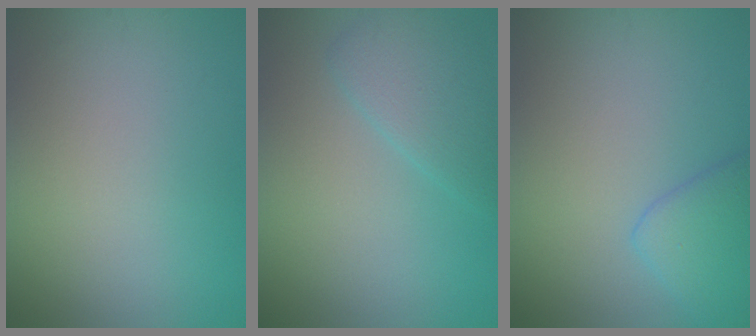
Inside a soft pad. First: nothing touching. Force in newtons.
{"total": 3.0, "press": 3.0, "slide": 0.1}
{"total": 2.9, "press": 2.9, "slide": 0.2}